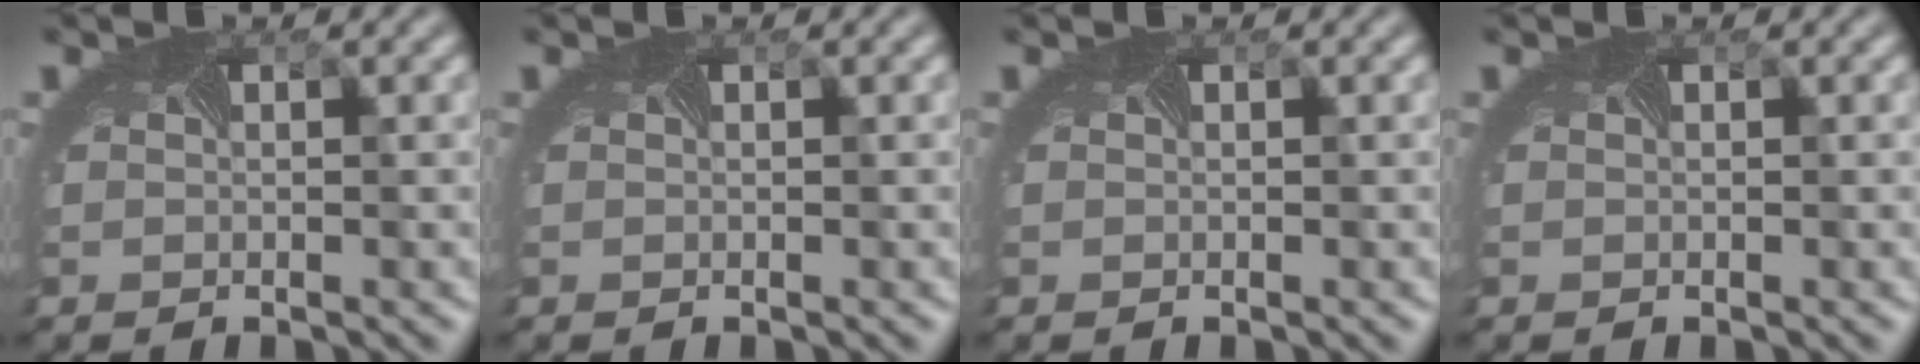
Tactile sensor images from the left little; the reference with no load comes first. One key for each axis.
{"total": 0.0}
{"total": 0.0}
{"total": 0.0}